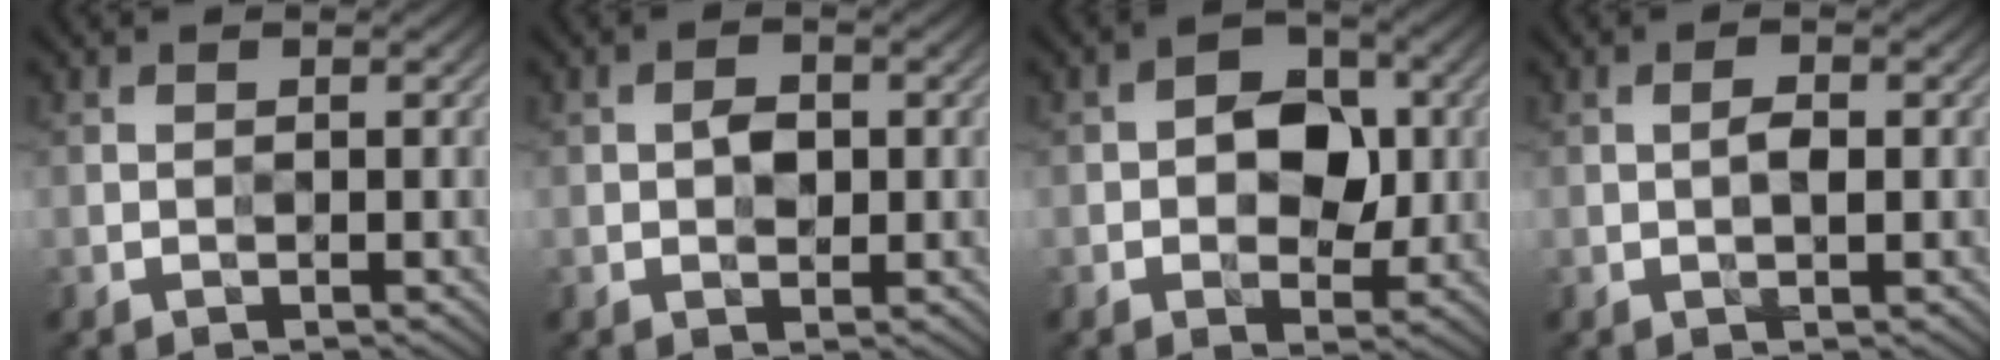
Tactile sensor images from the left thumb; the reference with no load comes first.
{"total": 2.3, "force": [0.1, 1.5, 1.7], "torque": [-0.032, 0.001, -0.001]}
{"total": 6.6, "force": [0.2, 4.4, 4.9], "torque": [-0.062, 0.005, -0.004]}
{"total": 2.0, "force": [0.0, 0.7, 1.8], "torque": [-0.035, 0.004, -0.003]}